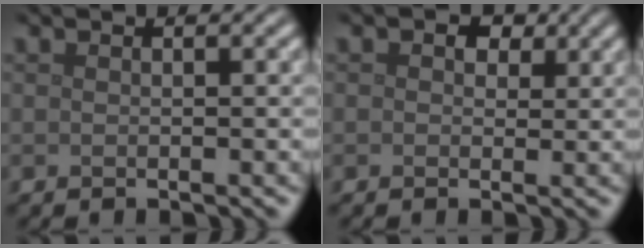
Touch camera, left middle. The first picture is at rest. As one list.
[{"total": 2.2, "force": [0.8, 1.6, 1.2], "torque": [-0.015, -0.002, 0.008]}]